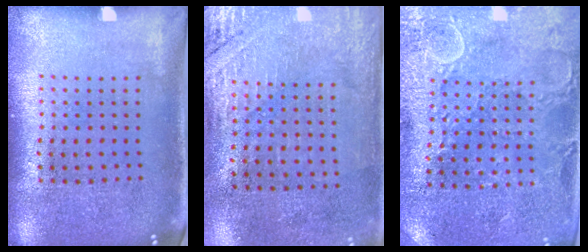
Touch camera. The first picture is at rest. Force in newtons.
{"total": 2.7, "press": 2.4, "slide": 1.3}
{"total": 2.9, "press": 2.8, "slide": 0.4}